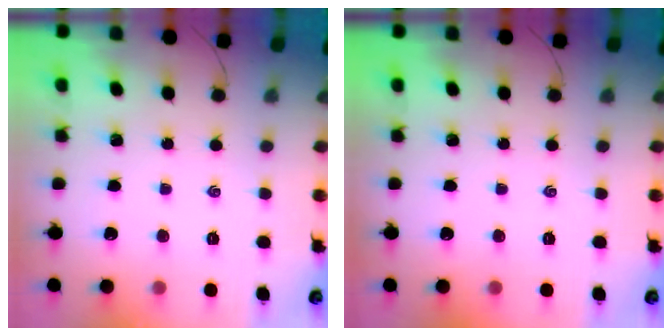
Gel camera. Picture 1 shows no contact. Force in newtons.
{"total": 0.0}